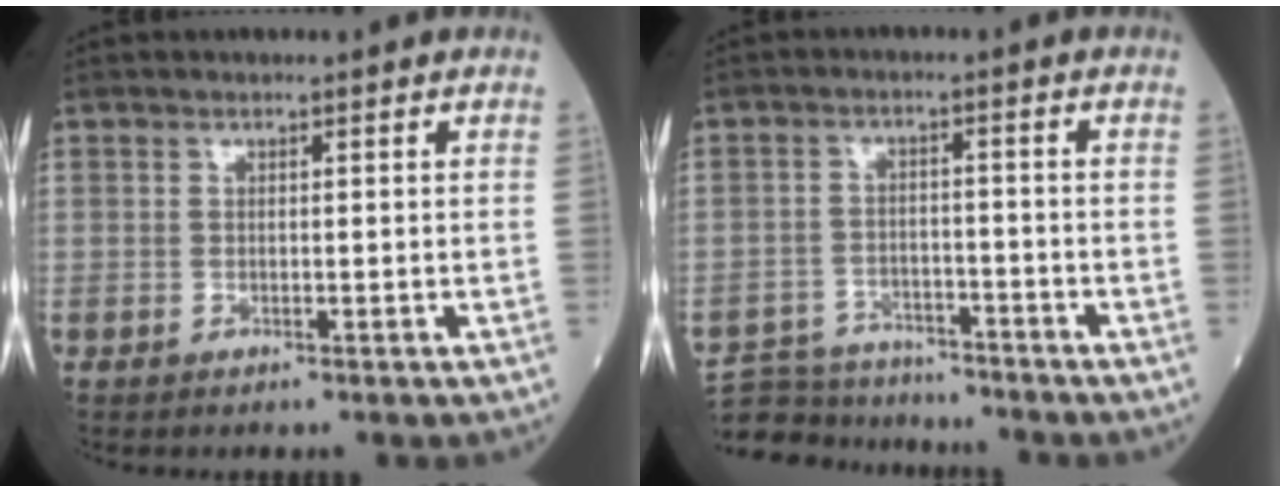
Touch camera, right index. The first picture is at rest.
{"total": 9.6, "force": [-9.1, 2.9, 1.0], "torque": [-0.019, 0.012, -0.142]}